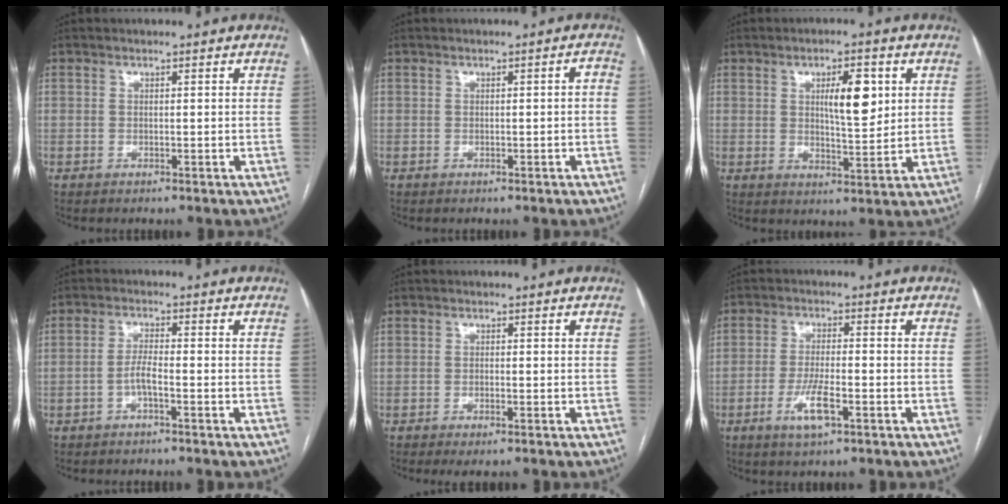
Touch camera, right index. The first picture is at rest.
{"total": 1.2, "force": [-0.3, 0.3, 1.1], "torque": [-0.012, 0.008, -0.001]}
{"total": 7.4, "force": [2.3, 2.1, 6.7], "torque": [-0.106, 0.002, 0.039]}
{"total": 2.6, "force": [-1.2, 0.3, 2.4], "torque": [-0.045, 0.004, -0.026]}
{"total": 1.7, "force": [-0.9, 0.3, 1.4], "torque": [-0.024, -0.004, -0.012]}
{"total": 5.5, "force": [-2.5, 1.0, 4.8], "torque": [-0.097, -0.005, -0.044]}